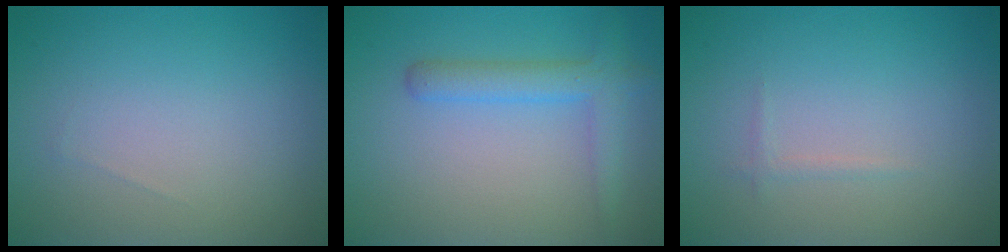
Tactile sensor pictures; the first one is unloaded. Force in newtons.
{"total": 3.0, "press": 3.0, "slide": 0.2}
{"total": 0.5, "press": 0.5, "slide": 0.1}